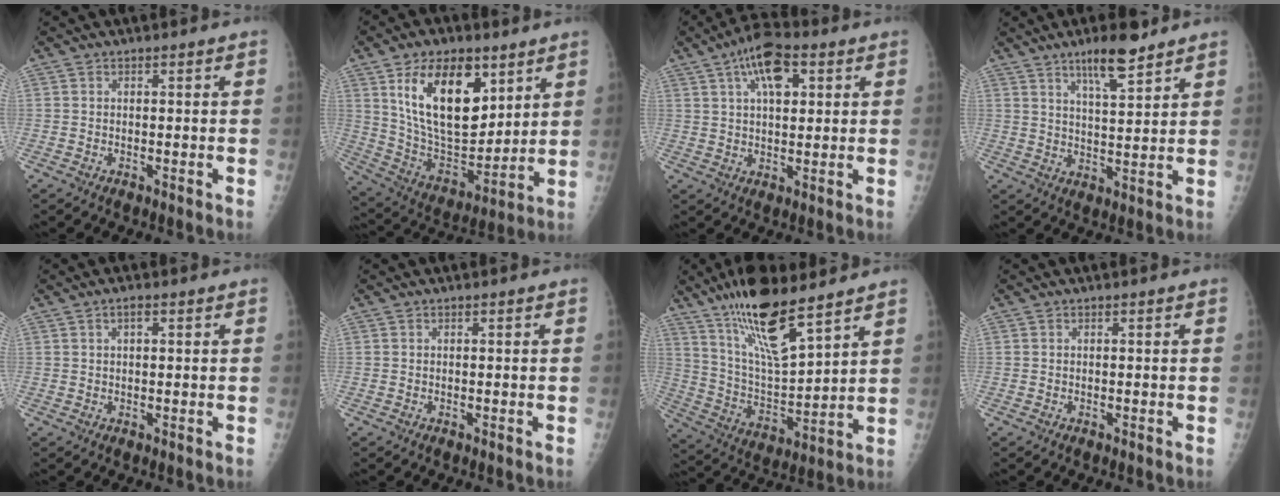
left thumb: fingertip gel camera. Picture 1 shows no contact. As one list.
[{"total": 20.6, "force": [9.1, 11.1, 14.8], "torque": [-0.207, -0.050, 0.174]}, {"total": 10.2, "force": [4.3, 4.9, 7.9], "torque": [-0.121, 0.003, 0.068]}, {"total": 8.5, "force": [6.0, 1.8, 5.7], "torque": [-0.085, -0.037, 0.103]}, {"total": 1.7, "force": [0.7, 0.7, 1.3], "torque": [-0.020, 0.002, 0.011]}, {"total": 0.0}, {"total": 17.7, "force": [12.3, 4.4, 12.0], "torque": [-0.195, -0.062, 0.237]}, {"total": 0.0}]